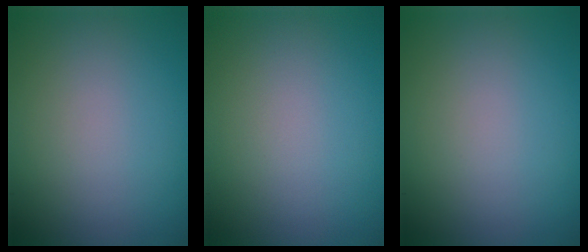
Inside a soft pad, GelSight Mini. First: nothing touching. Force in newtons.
{"total": 0.0}
{"total": 0.0}